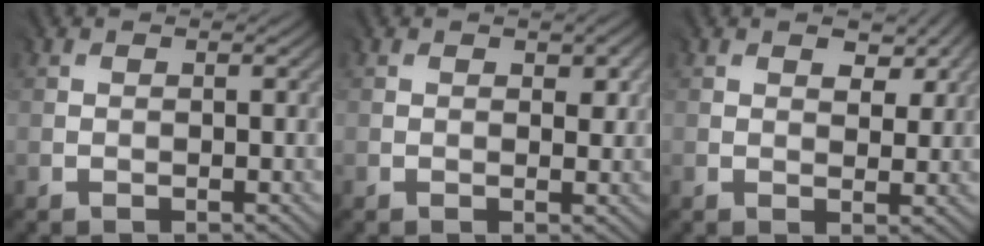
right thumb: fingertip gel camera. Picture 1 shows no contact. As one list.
[{"total": 2.1, "force": [0.7, 1.2, 1.5], "torque": [-0.022, -0.004, 0.015]}, {"total": 3.6, "force": [1.8, 2.0, 2.4], "torque": [-0.033, -0.008, 0.031]}]